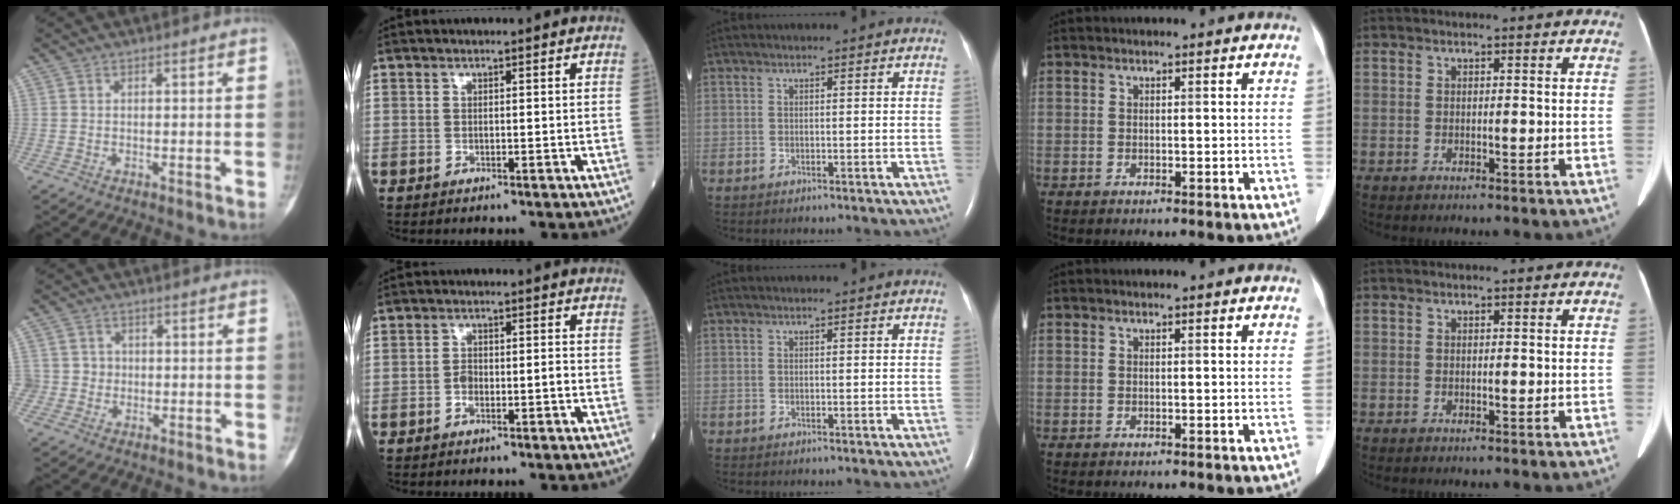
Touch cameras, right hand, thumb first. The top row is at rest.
{"thumb": {"total": 3.7, "force": [-0.4, 3.6, 0.1], "torque": [0.031, 0.012, -0.011]}, "index": {"total": 2.6, "force": [-1.1, 1.0, 2.1], "torque": [-0.039, 0.006, -0.019]}}